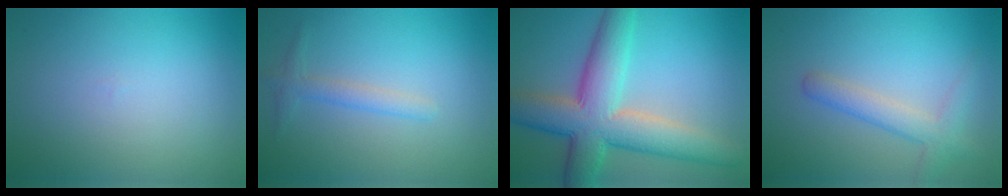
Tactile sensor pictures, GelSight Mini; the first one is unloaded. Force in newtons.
{"total": 1.6, "press": 1.6, "slide": 0.1}
{"total": 9.2, "press": 9.2, "slide": 0.4}
{"total": 2.8, "press": 2.8, "slide": 0.1}